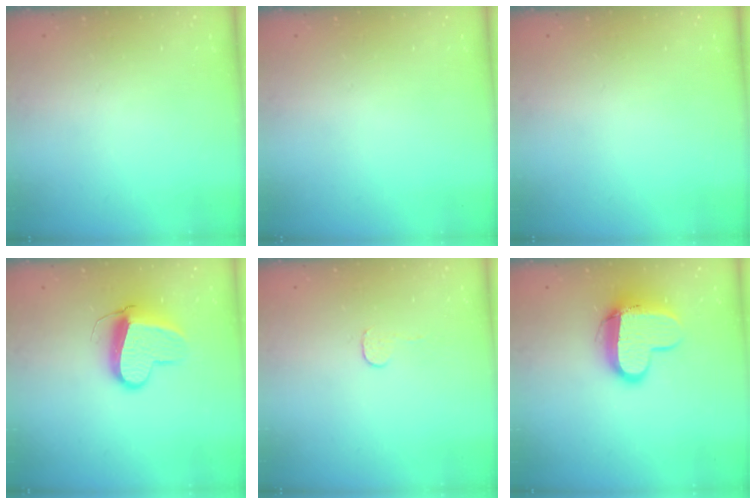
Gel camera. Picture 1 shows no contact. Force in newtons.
{"total": 0.0}
{"total": 0.0}
{"total": 10.9, "press": 10.8, "slide": 1.3}
{"total": 3.0, "press": 3.0, "slide": 0.3}
{"total": 12.1, "press": 12.0, "slide": 0.9}